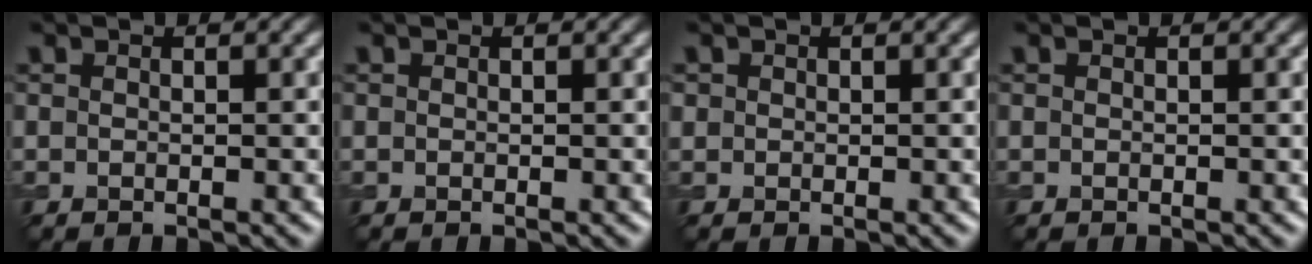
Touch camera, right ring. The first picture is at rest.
{"total": 0.0}
{"total": 0.5, "force": [0.2, 0.5, 0.0], "torque": [0.006, 0.000, 0.002]}
{"total": 0.0}